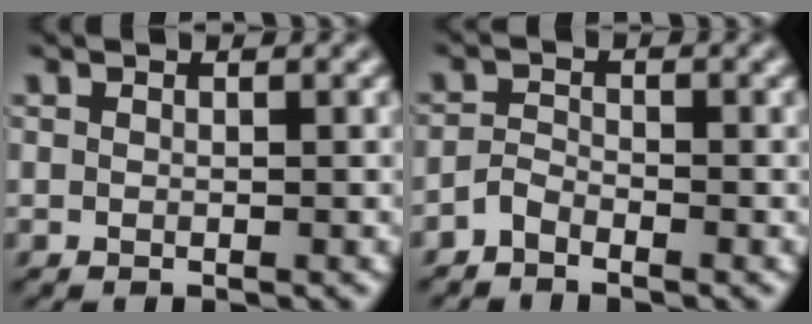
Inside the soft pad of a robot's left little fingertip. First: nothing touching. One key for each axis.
{"total": 1.6, "fx": -1.4, "fy": 0.6, "fz": 0.6, "tx": -0.011, "ty": 0.007, "tz": -0.031}